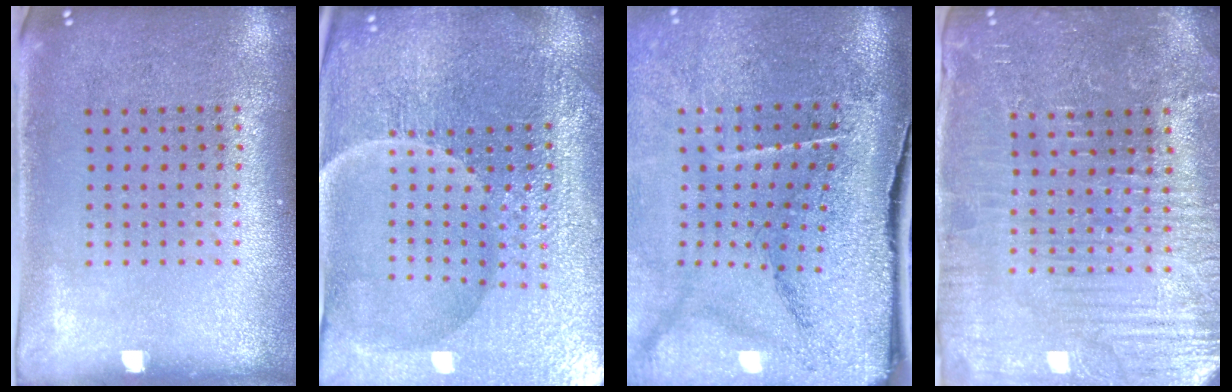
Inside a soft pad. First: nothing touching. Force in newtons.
{"total": 5.4, "press": 5.1, "slide": 1.7}
{"total": 4.8, "press": 3.8, "slide": 3.0}
{"total": 4.4, "press": 4.2, "slide": 1.2}